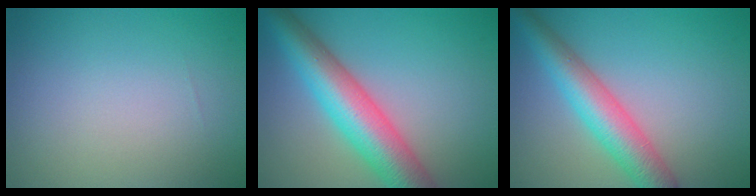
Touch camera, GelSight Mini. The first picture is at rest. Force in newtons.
{"total": 8.5, "press": 8.5, "slide": 0.2}
{"total": 5.8, "press": 5.8, "slide": 0.2}